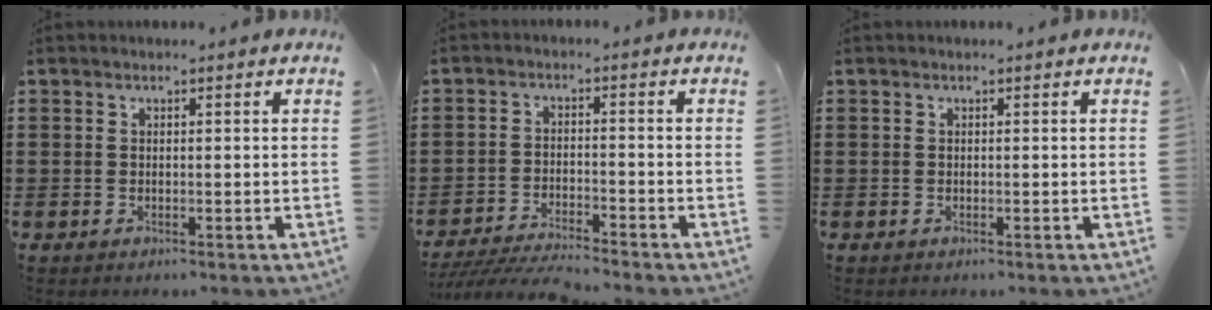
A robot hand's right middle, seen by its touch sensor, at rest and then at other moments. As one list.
[{"total": 4.8, "force": [-4.6, 0.1, 1.4], "torque": [-0.029, -0.008, -0.094]}, {"total": 0.0}]